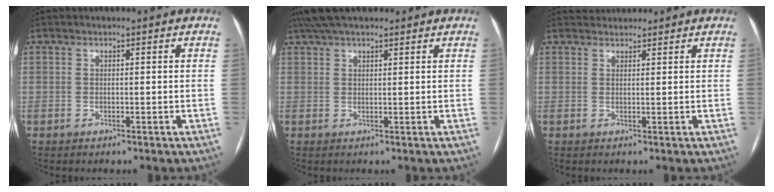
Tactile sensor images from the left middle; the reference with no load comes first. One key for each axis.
{"total": 6.9, "fx": 5.6, "fy": 1.9, "fz": 3.7, "tx": -0.062, "ty": 0.041, "tz": 0.099}
{"total": 2.1, "fx": 2.1, "fy": 0.6, "fz": -0.2, "tx": 0.001, "ty": 0.021, "tz": 0.035}